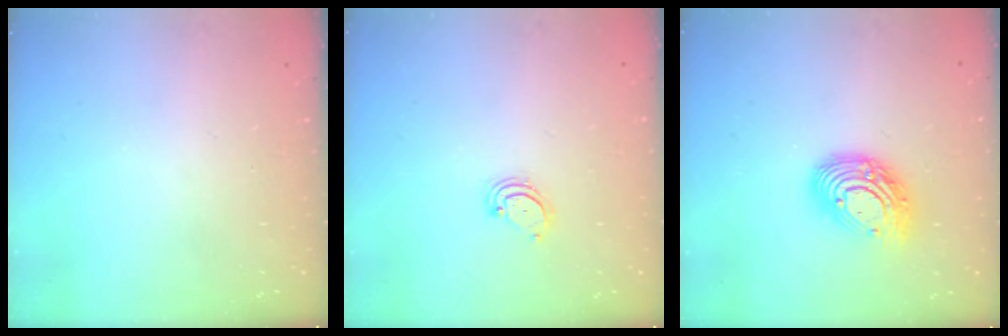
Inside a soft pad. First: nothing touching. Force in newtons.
{"total": 3.0, "press": 3.0, "slide": 0.4}
{"total": 13.4, "press": 13.3, "slide": 1.4}